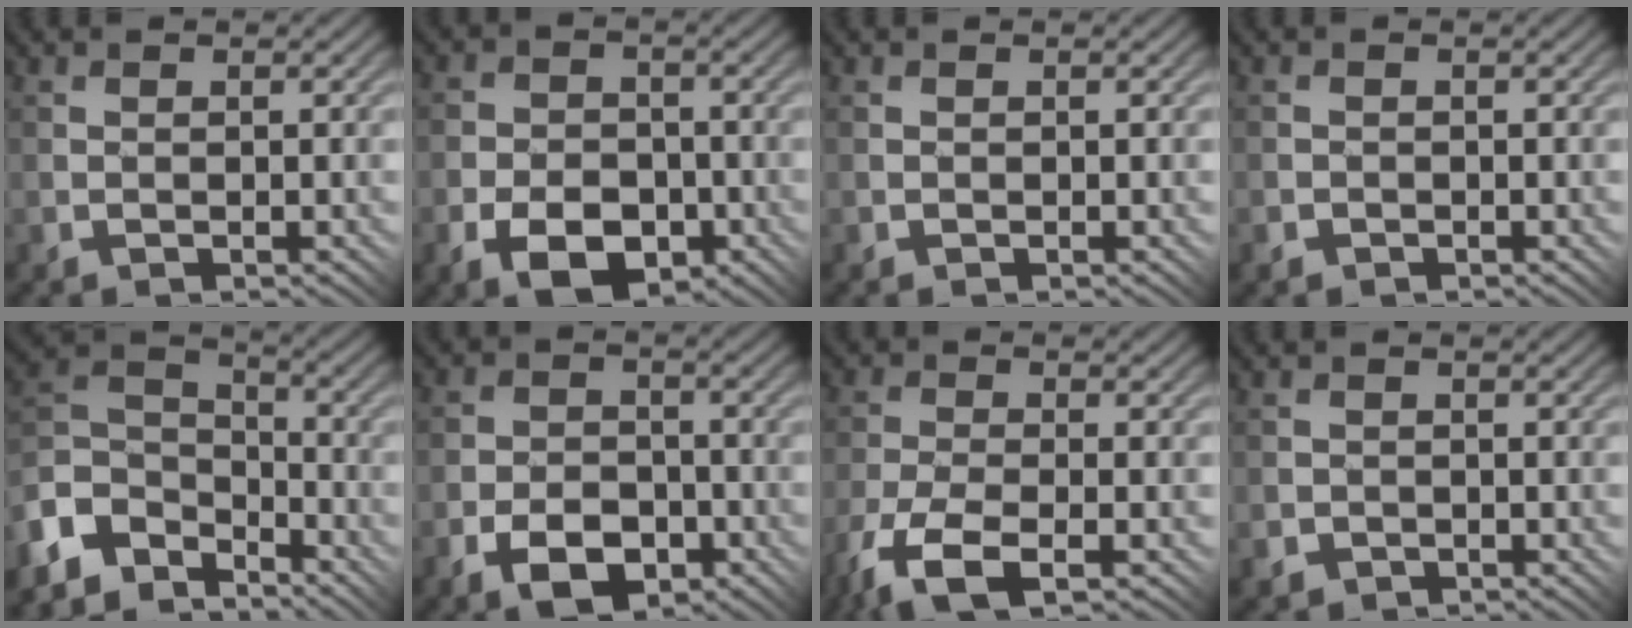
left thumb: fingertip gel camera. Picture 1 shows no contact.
{"total": 7.4, "force": [-3.5, 4.5, 4.7], "torque": [-0.088, -0.007, -0.060]}
{"total": 0.0}
{"total": 1.2, "force": [-0.8, 0.9, 0.1], "torque": [-0.004, -0.001, -0.017]}
{"total": 8.9, "force": [-6.6, 5.0, 3.2], "torque": [-0.089, 0.015, -0.145]}
{"total": 6.7, "force": [-3.4, 3.9, 4.1], "torque": [-0.078, -0.003, -0.061]}
{"total": 7.7, "force": [-4.6, 2.7, 5.6], "torque": [-0.123, -0.009, -0.089]}
{"total": 2.1, "force": [-1.1, 1.8, 0.2], "torque": [-0.002, 0.003, -0.021]}